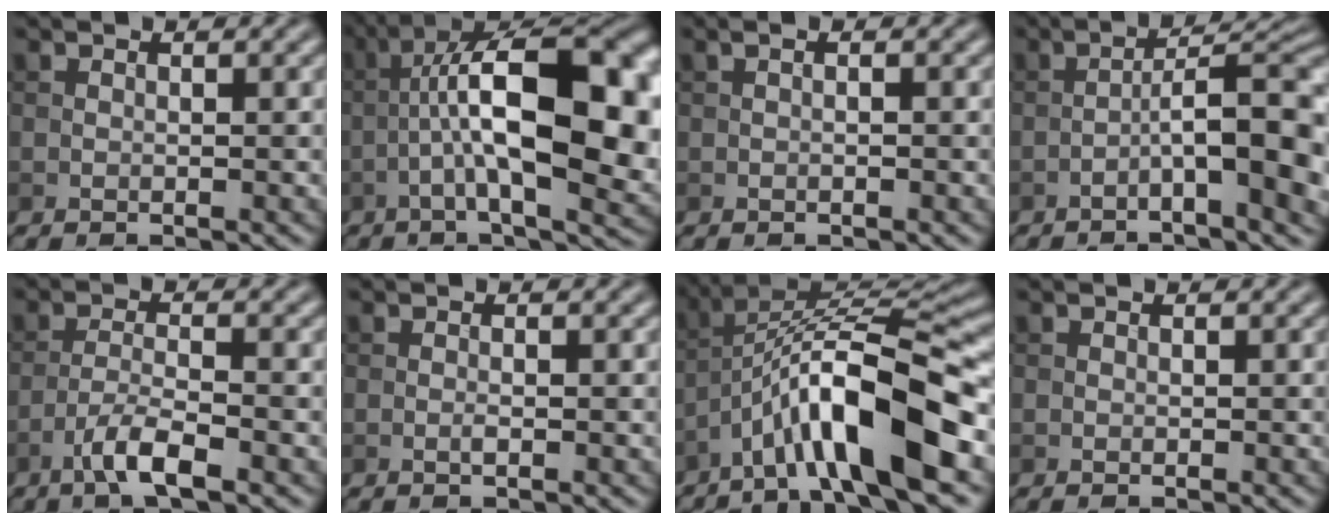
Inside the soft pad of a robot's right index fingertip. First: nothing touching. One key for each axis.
{"total": 15.1, "fx": -0.8, "fy": 5.3, "fz": 14.2, "tx": -0.216, "ty": 0.034, "tz": -0.018}
{"total": 0.8, "fx": 0.0, "fy": 0.1, "fz": 0.8, "tx": -0.012, "ty": -0.005, "tz": -0.003}
{"total": 9.8, "fx": -3.2, "fy": 2.3, "fz": 8.9, "tx": -0.124, "ty": 0.017, "tz": -0.047}
{"total": 3.9, "fx": -2.4, "fy": 0.7, "fz": 3.0, "tx": -0.060, "ty": 0.006, "tz": -0.052}
{"total": 0.7, "fx": -0.3, "fy": 0.1, "fz": 0.6, "tx": -0.014, "ty": -0.001, "tz": -0.007}
{"total": 10.9, "fx": -5.0, "fy": 2.5, "fz": 9.3, "tx": -0.153, "ty": 0.021, "tz": -0.090}
{"total": 0.0}